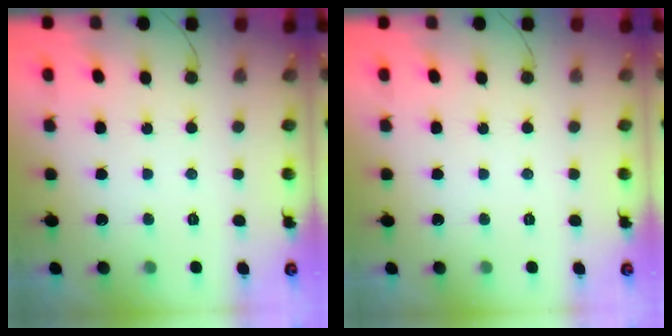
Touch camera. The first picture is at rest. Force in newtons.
{"total": 0.0}